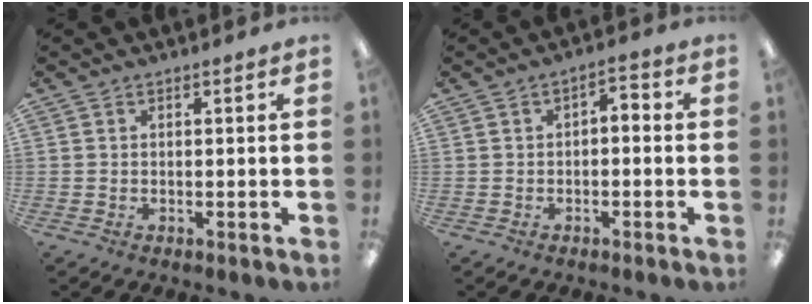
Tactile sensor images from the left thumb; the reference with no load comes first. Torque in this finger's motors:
{"motor_torque": [-0.40, 0.40, 0.06, 0.40, -0.02]}